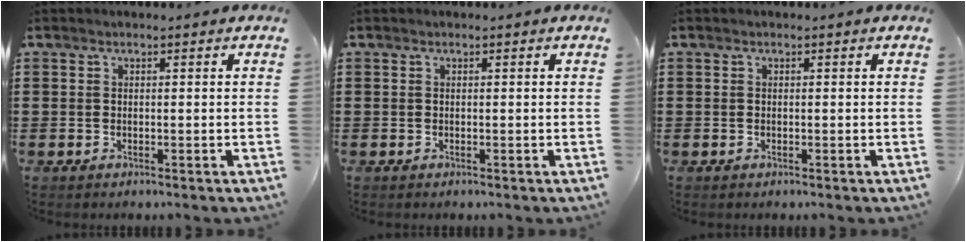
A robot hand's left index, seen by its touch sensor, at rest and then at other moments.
{"total": 0.0}
{"total": 0.0}